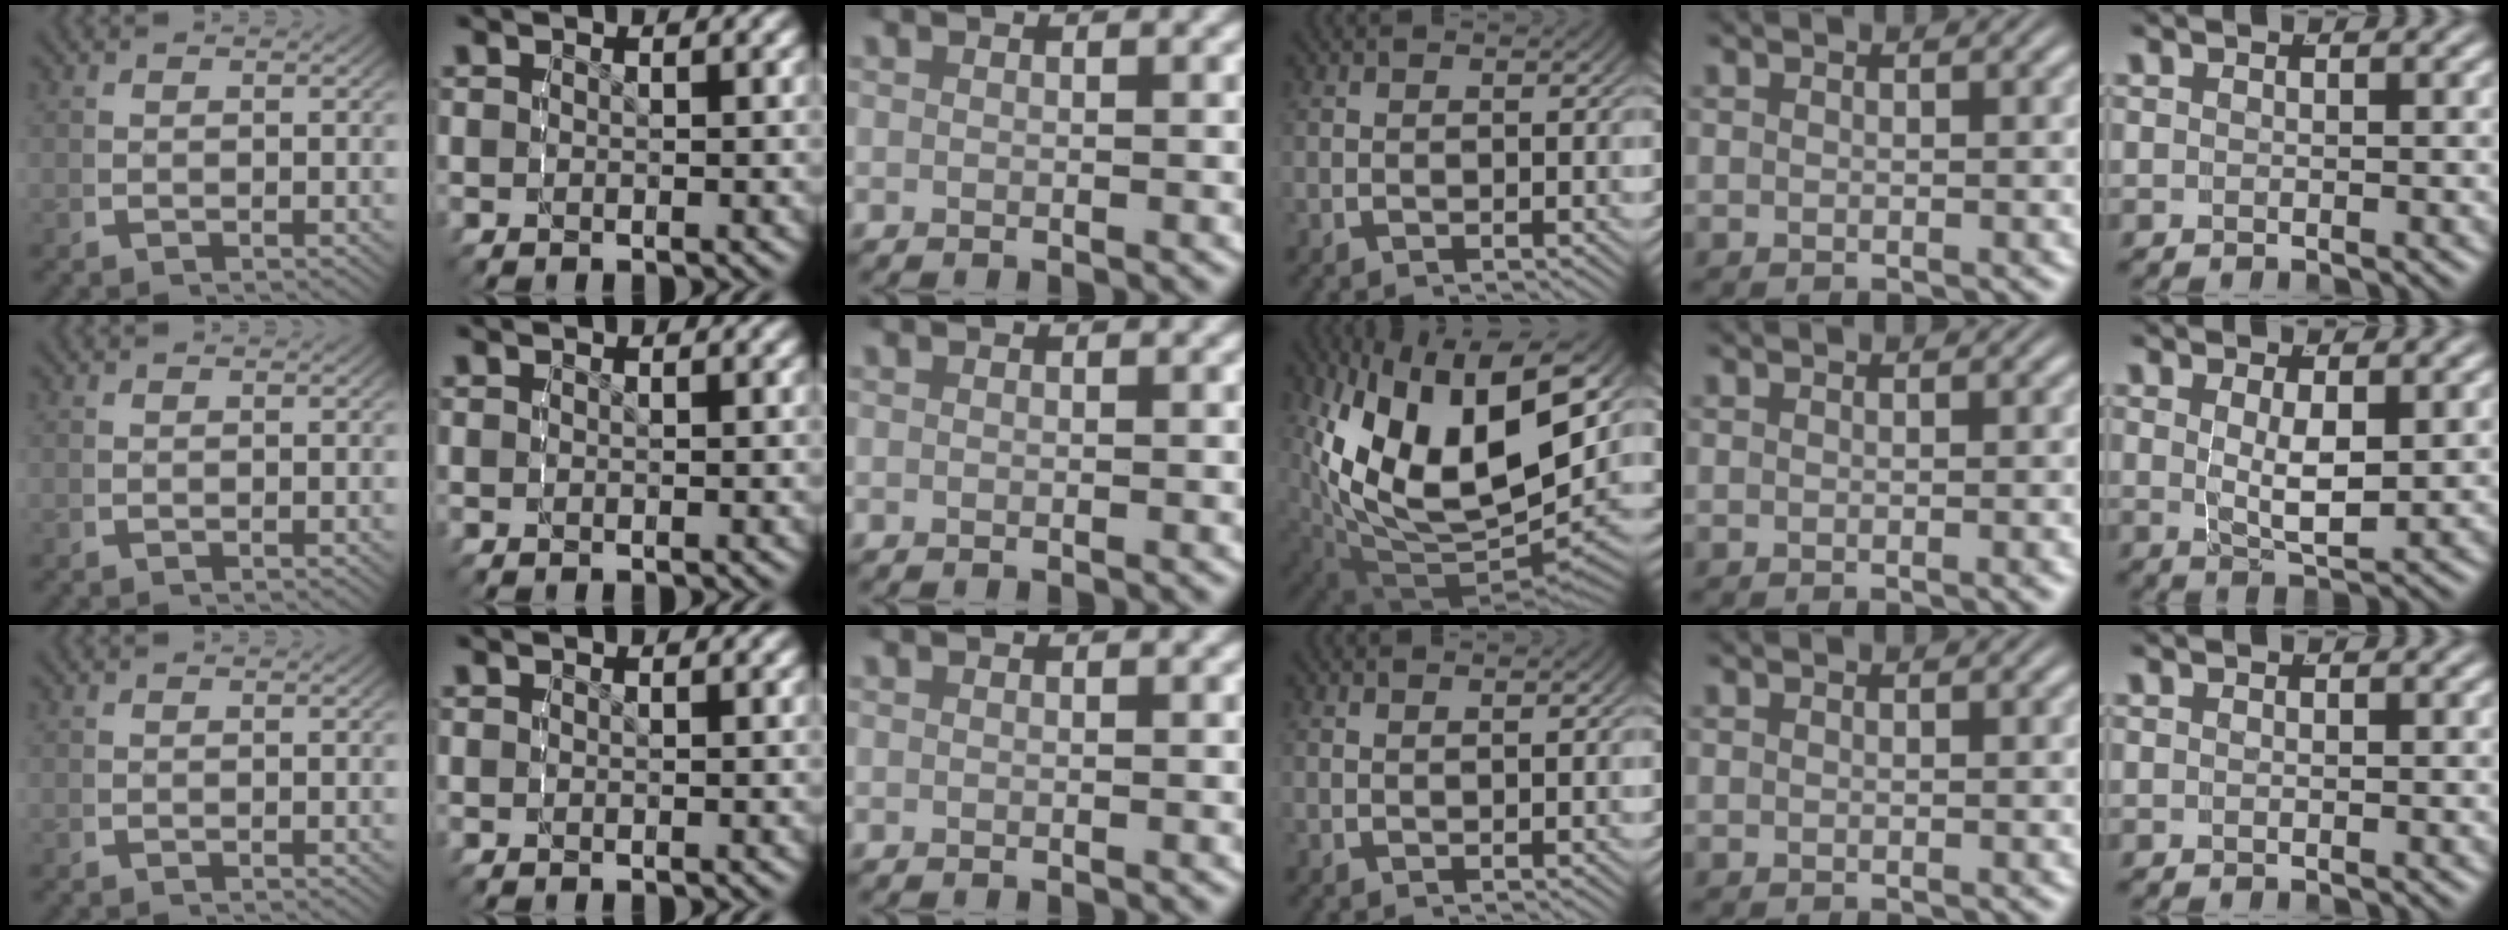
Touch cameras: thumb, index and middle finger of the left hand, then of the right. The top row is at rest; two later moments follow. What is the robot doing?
{"motion": "lift_and_place", "object": "tape"}